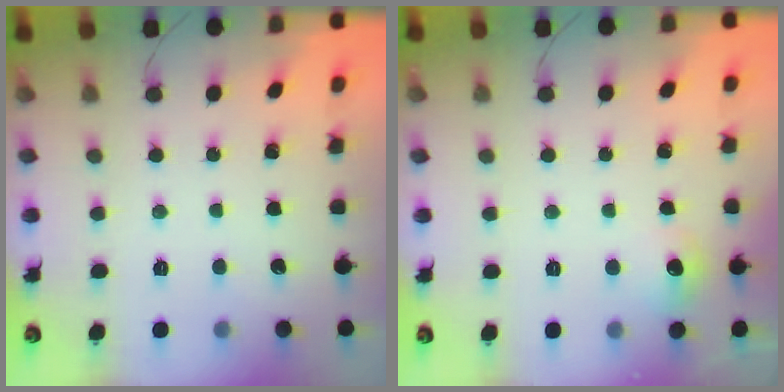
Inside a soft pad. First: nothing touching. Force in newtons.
{"total": 5.4, "press": 5.2, "slide": 1.6}